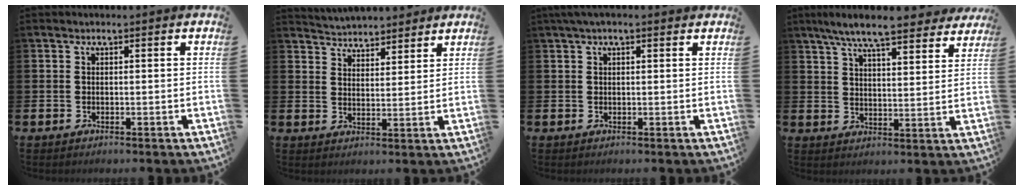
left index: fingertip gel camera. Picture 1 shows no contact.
{"total": 4.5, "force": [4.4, 0.8, -0.6], "torque": [-0.008, -0.024, 0.080]}
{"total": 1.7, "force": [1.1, 0.4, 1.2], "torque": [-0.022, 0.005, 0.019]}
{"total": 8.4, "force": [7.7, 1.1, 3.2], "torque": [-0.075, -0.039, 0.135]}